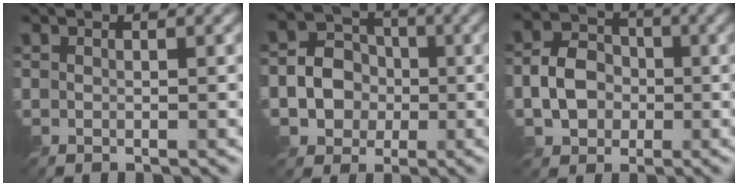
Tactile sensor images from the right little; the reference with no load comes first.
{"total": 5.3, "force": [-1.1, 4.8, 2.1], "torque": [-0.019, 0.008, -0.039]}
{"total": 4.6, "force": [-1.3, 3.8, 2.3], "torque": [-0.038, 0.005, -0.031]}